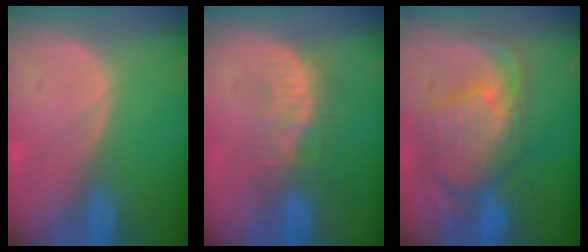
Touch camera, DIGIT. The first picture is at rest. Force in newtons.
{"total": 6.2, "press": 6.0, "slide": 1.7}
{"total": 11.1, "press": 9.7, "slide": 5.5}